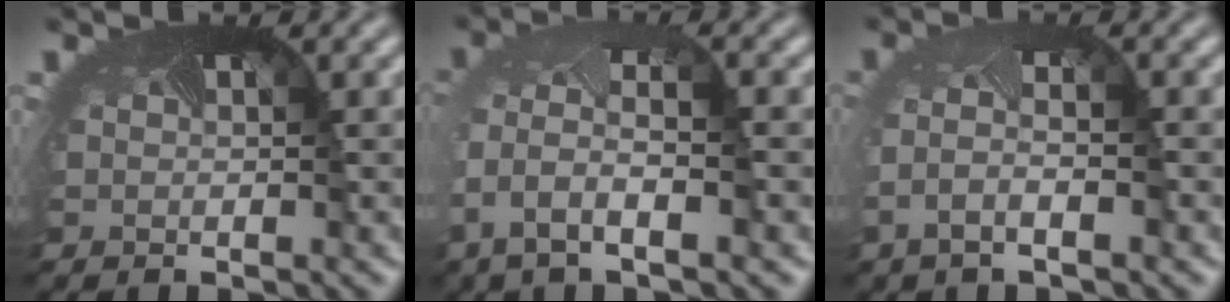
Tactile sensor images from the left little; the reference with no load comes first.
{"total": 6.9, "force": [-1.8, 3.6, 5.5], "torque": [-0.146, -0.017, -0.031]}
{"total": 2.5, "force": [-1.2, 0.8, 2.1], "torque": [-0.066, -0.002, -0.029]}